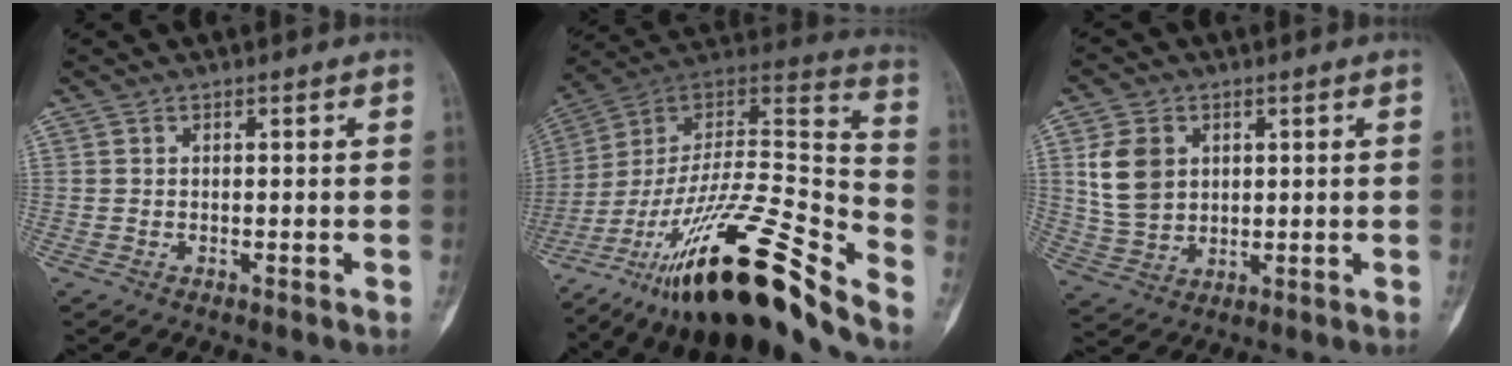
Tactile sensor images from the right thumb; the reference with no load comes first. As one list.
[{"total": 31.8, "force": [-21.4, 7.1, 22.3], "torque": [-0.321, 0.087, -0.360]}, {"total": 9.0, "force": [2.4, 7.0, 5.1], "torque": [-0.084, -0.008, 0.055]}]